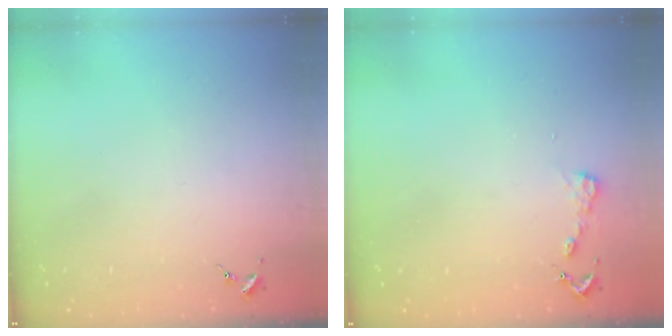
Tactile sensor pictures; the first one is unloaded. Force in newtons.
{"total": 4.0, "press": 4.0, "slide": 0.3}